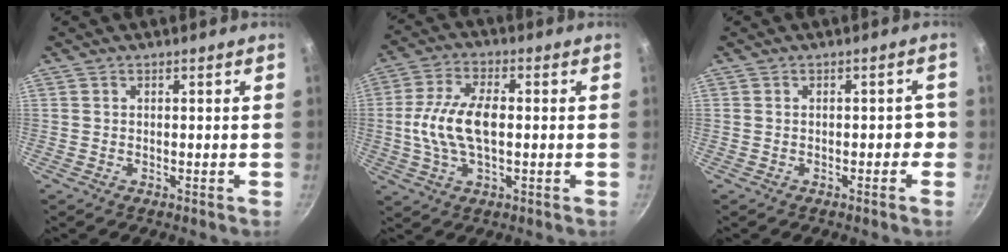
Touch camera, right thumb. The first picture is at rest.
{"total": 11.4, "force": [-0.1, 5.7, 9.8], "torque": [-0.192, 0.019, -0.009]}
{"total": 2.3, "force": [-0.7, 1.4, 1.7], "torque": [0.001, 0.019, -0.010]}